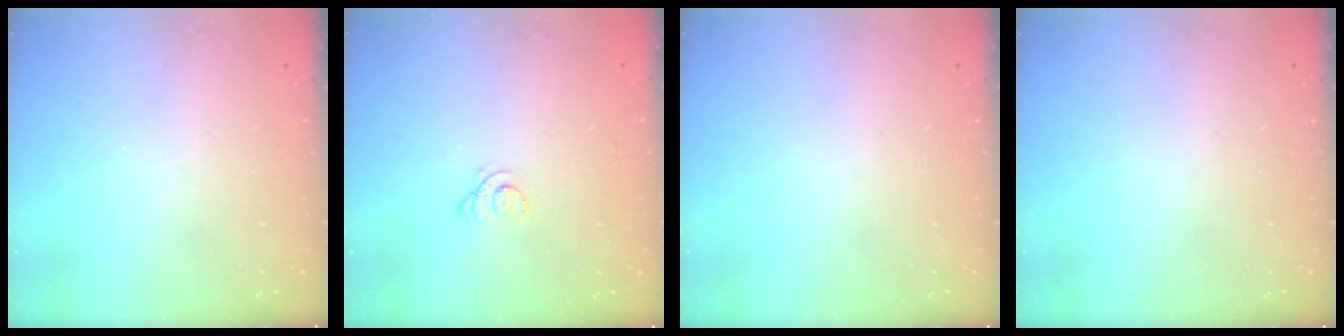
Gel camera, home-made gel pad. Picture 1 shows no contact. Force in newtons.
{"total": 1.4, "press": 1.4, "slide": 0.2}
{"total": 0.0}
{"total": 0.0}